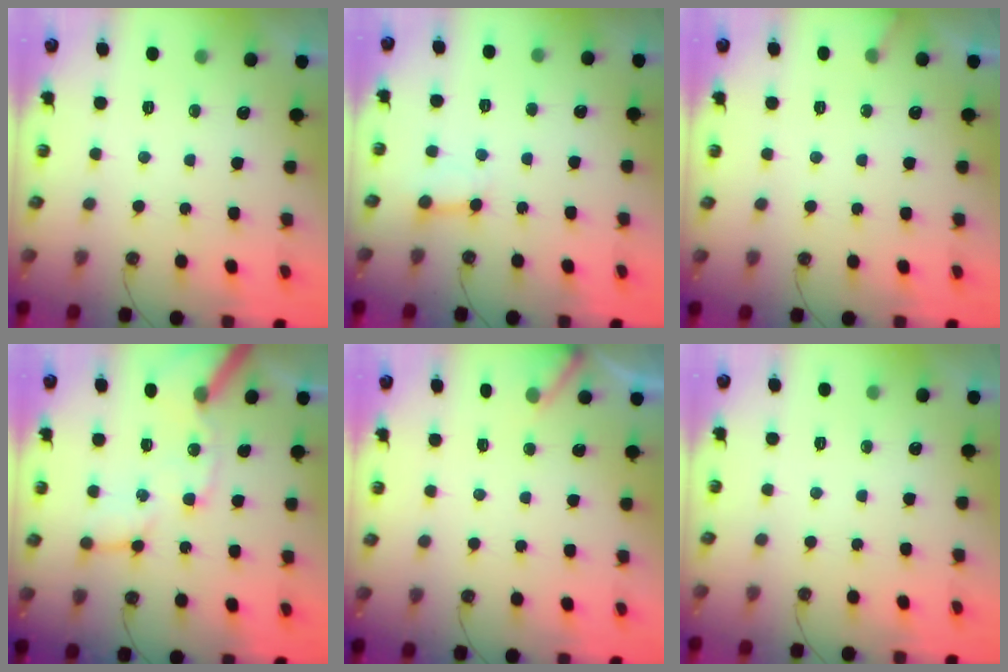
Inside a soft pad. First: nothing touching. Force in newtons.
{"total": 4.8, "press": 4.7, "slide": 0.6}
{"total": 4.1, "press": 4.1, "slide": 0.3}
{"total": 13.6, "press": 13.5, "slide": 1.8}
{"total": 3.1, "press": 3.1, "slide": 0.1}
{"total": 0.0}